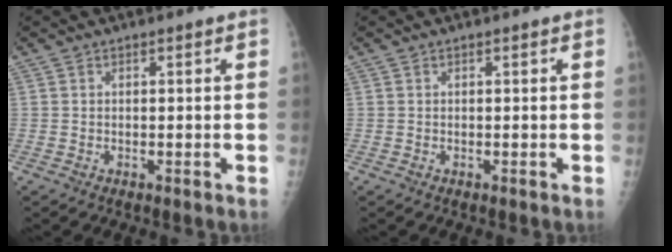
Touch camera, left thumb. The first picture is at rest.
{"total": 0.0}